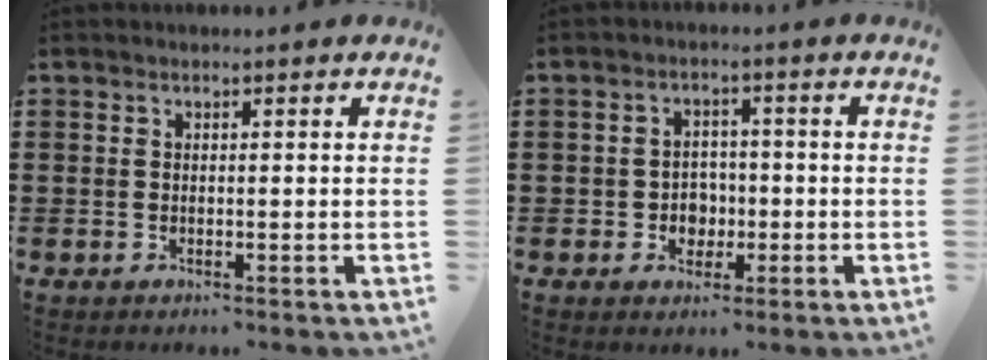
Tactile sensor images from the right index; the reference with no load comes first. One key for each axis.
{"total": 3.3, "fx": -0.9, "fy": 3.0, "fz": 1.1, "tx": -0.031, "ty": 0.005, "tz": -0.020}